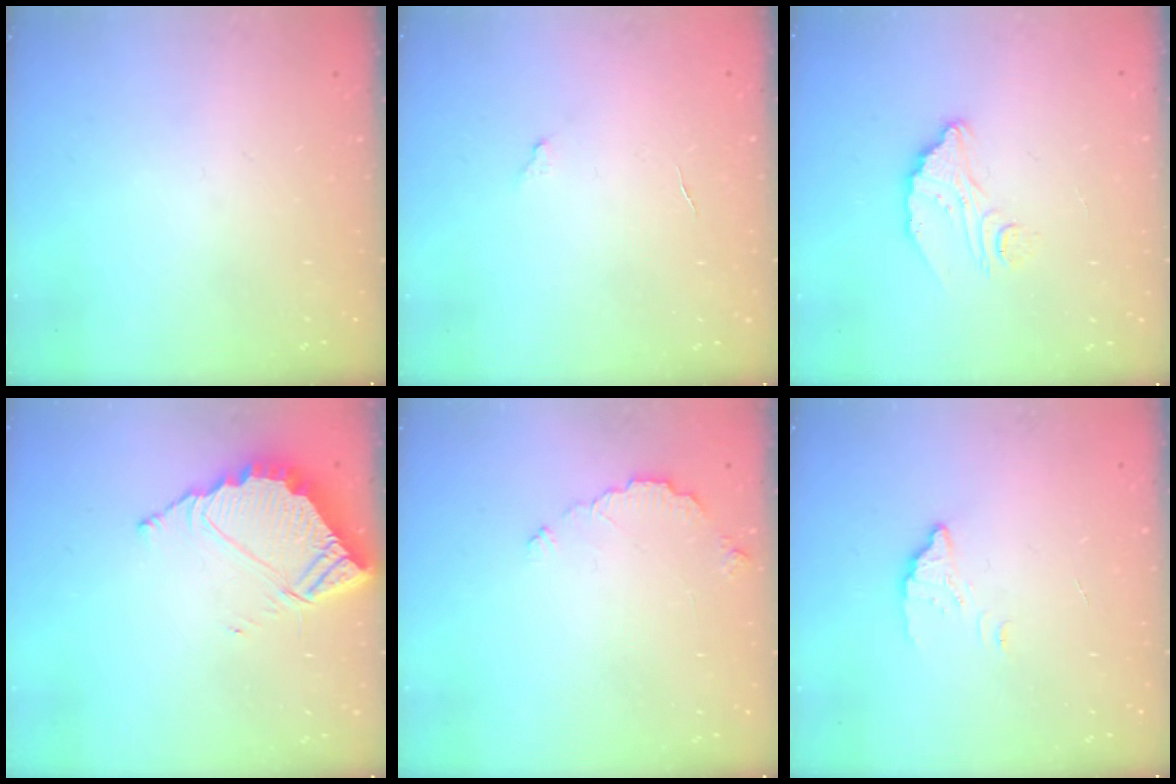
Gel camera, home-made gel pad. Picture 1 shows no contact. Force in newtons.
{"total": 3.0, "press": 3.0, "slide": 0.3}
{"total": 7.8, "press": 7.8, "slide": 0.6}
{"total": 6.6, "press": 6.6, "slide": 0.3}
{"total": 4.1, "press": 4.1, "slide": 0.4}
{"total": 2.9, "press": 2.9, "slide": 0.2}